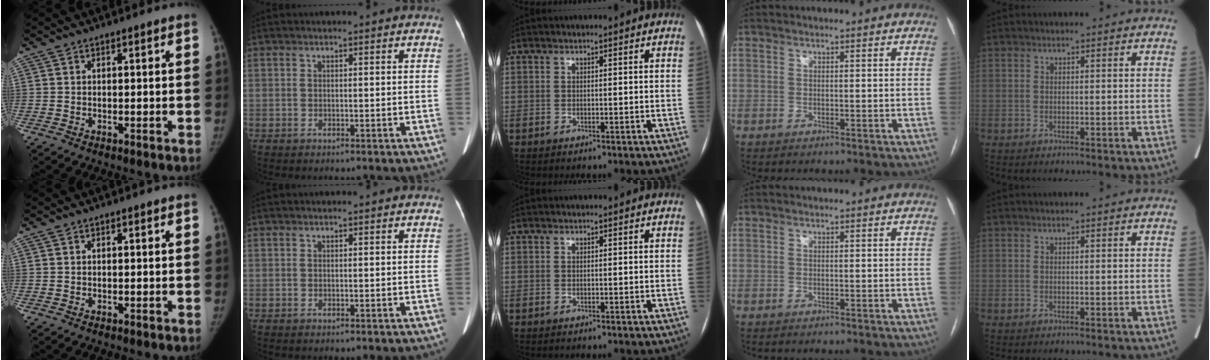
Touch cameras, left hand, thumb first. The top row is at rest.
{}